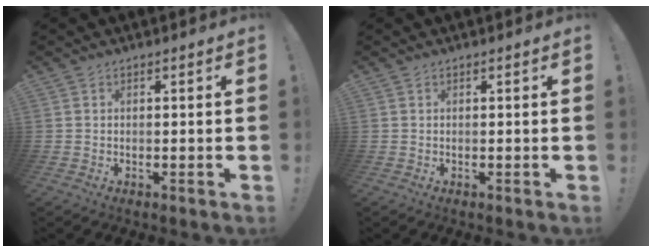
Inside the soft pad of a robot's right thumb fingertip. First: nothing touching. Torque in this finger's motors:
{"motor_torque": [0.00, 0.01, -0.10, 0.10, 0.06]}